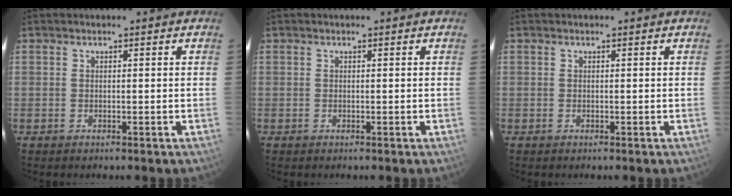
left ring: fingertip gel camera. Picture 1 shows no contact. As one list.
[{"total": 0.0}, {"total": 0.0}]